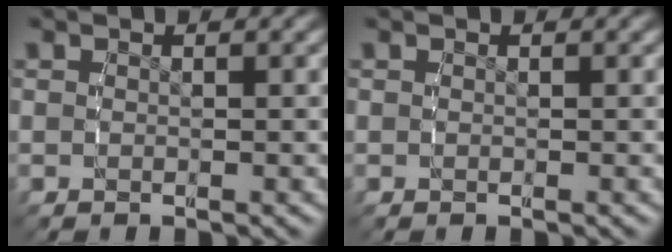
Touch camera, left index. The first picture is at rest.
{"total": 0.0}